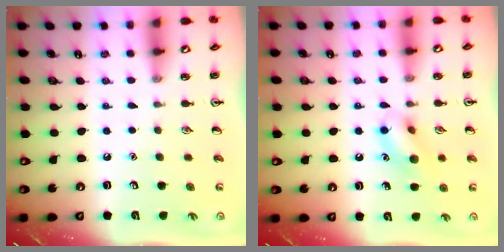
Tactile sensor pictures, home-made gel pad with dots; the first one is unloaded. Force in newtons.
{"total": 11.2, "press": 11.2, "slide": 1.1}